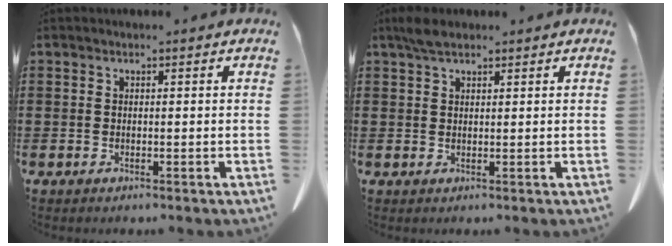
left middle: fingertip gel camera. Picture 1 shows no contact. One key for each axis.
{"total": 2.4, "fx": 1.9, "fy": 0.8, "fz": 1.3, "tx": -0.030, "ty": 0.005, "tz": 0.035}